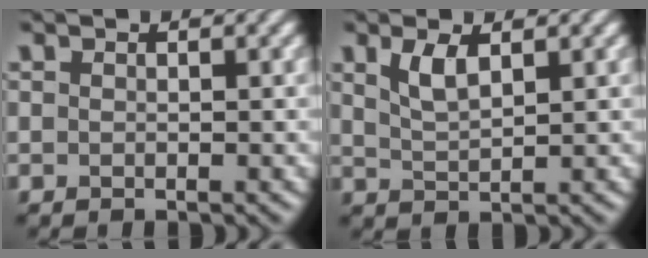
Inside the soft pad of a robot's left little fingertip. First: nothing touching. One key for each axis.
{"total": 2.5, "fx": 1.3, "fy": 0.9, "fz": 1.9, "tx": -0.043, "ty": -0.001, "tz": 0.028}